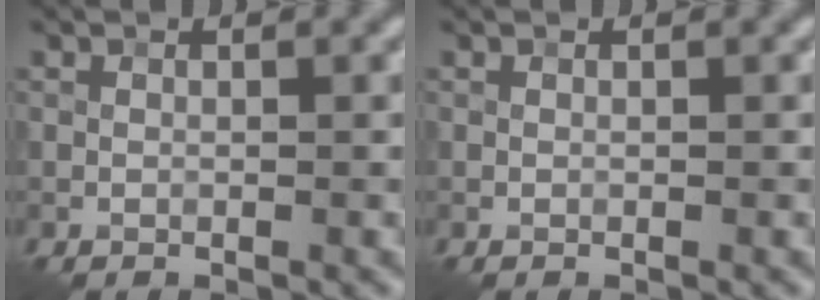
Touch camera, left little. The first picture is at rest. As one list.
[{"total": 0.0}]